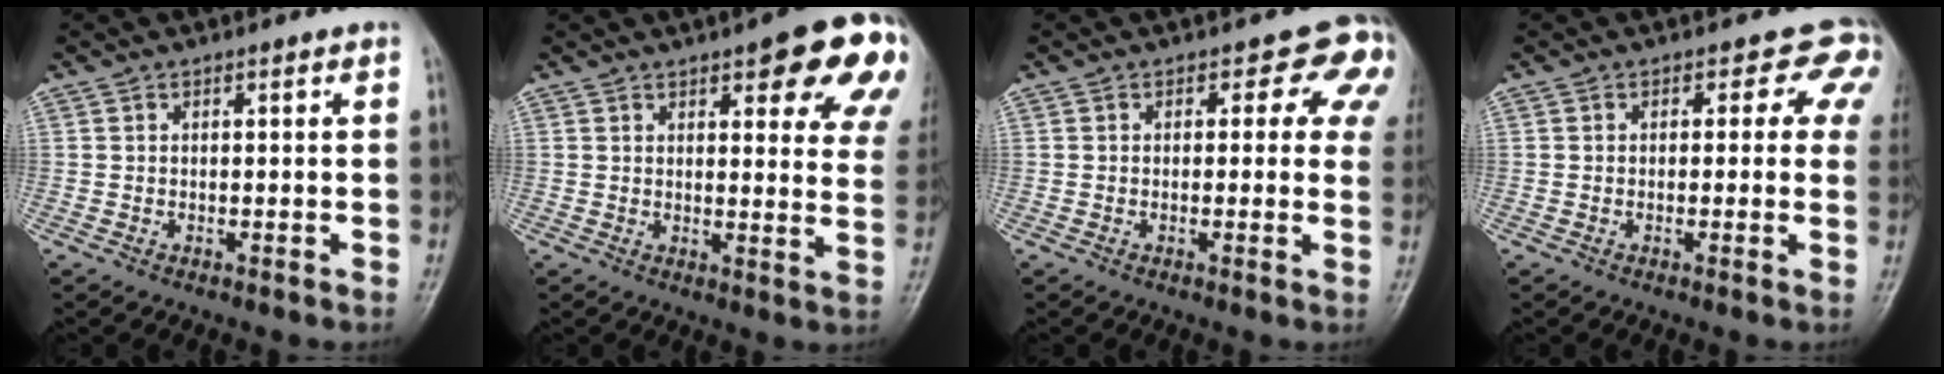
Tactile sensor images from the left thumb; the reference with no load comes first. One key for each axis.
{"total": 17.4, "fx": 9.2, "fy": 5.4, "fz": 13.8, "tx": -0.136, "ty": -0.030, "tz": 0.101}
{"total": 6.9, "fx": 3.2, "fy": 4.5, "fz": 4.2, "tx": -0.002, "ty": -0.009, "tz": 0.014}
{"total": 5.0, "fx": 2.5, "fy": 3.7, "fz": 2.3, "tx": 0.011, "ty": -0.007, "tz": 0.001}